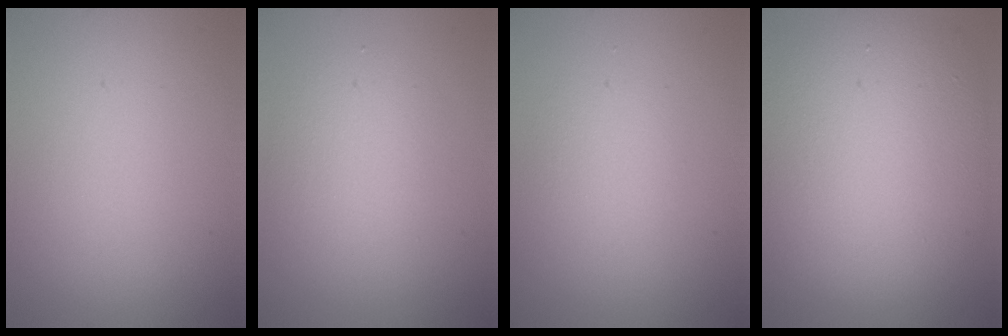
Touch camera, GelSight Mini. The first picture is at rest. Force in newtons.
{"total": 2.7, "press": 2.7, "slide": 0.1}
{"total": 1.5, "press": 1.5, "slide": 0.0}
{"total": 11.0, "press": 11.0, "slide": 0.8}